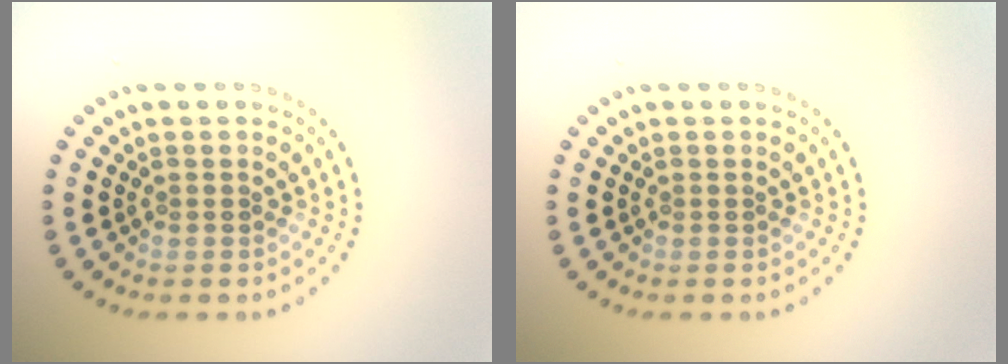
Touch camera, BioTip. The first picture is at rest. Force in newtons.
{"total": 0.0}